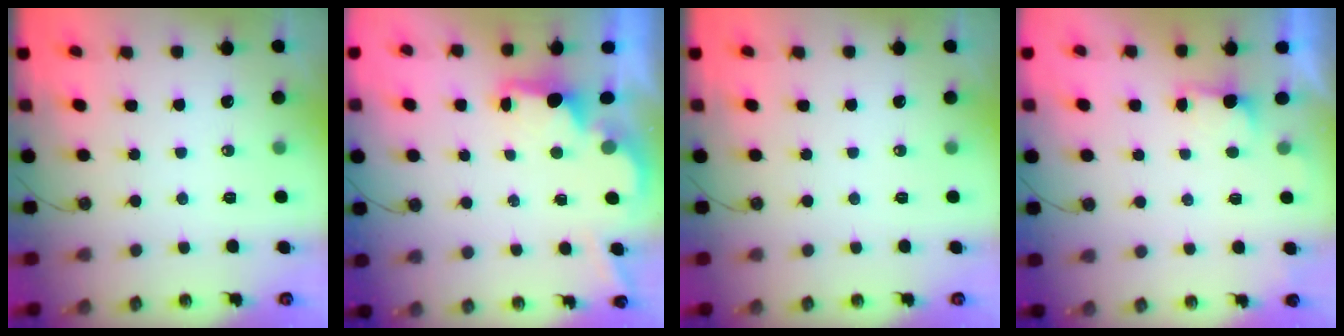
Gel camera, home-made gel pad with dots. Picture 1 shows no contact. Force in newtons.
{"total": 2.2, "press": 2.1, "slide": 0.8}
{"total": 0.0}
{"total": 1.2, "press": 0.9, "slide": 0.8}